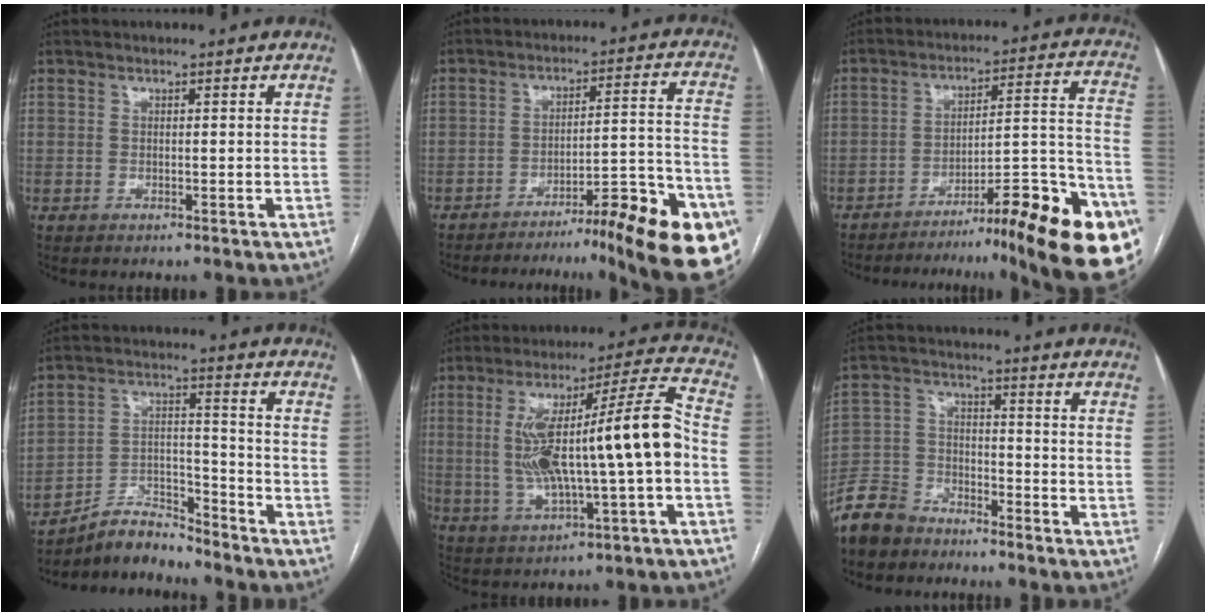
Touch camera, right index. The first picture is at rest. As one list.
[{"total": 21.3, "force": [-15.2, 1.3, 14.9], "torque": [-0.098, 0.028, -0.210]}, {"total": 25.1, "force": [-17.0, 2.3, 18.3], "torque": [-0.137, 0.028, -0.237]}, {"total": 7.7, "force": [-7.5, 1.4, 0.9], "torque": [-0.019, 0.023, -0.138]}, {"total": 18.7, "force": [-1.0, 2.2, 18.5], "torque": [-0.331, 0.033, -0.011]}, {"total": 9.0, "force": [-7.8, 4.2, 1.6], "torque": [-0.042, -0.002, -0.157]}]